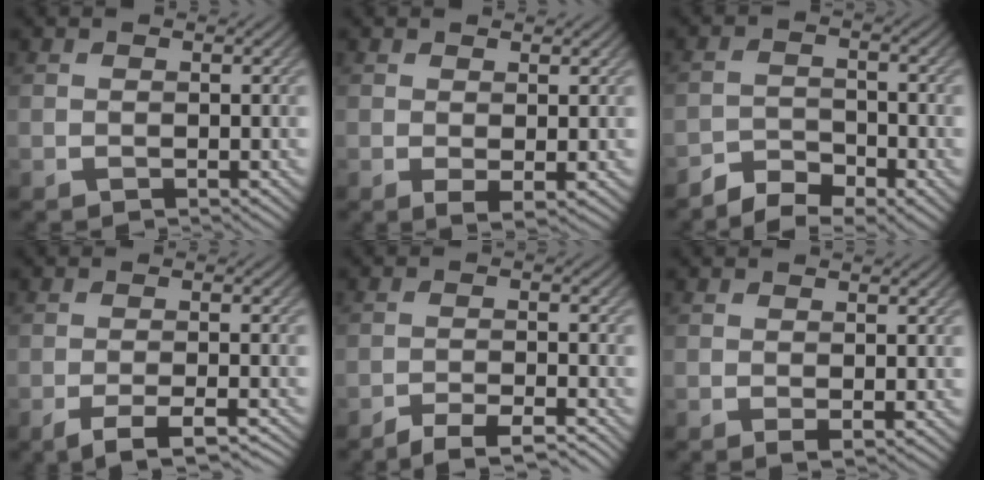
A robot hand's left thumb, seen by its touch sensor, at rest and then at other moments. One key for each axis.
{"total": 1.5, "fx": 0.3, "fy": 0.5, "fz": 1.4, "tx": -0.027, "ty": -0.008, "tz": 0.009}
{"total": 5.3, "fx": -4.2, "fy": 2.1, "fz": 2.4, "tx": -0.038, "ty": -0.005, "tz": -0.076}
{"total": 4.7, "fx": -2.9, "fy": 1.0, "fz": 3.5, "tx": -0.055, "ty": 0.001, "tz": -0.046}
{"total": 4.2, "fx": -3.4, "fy": 0.7, "fz": 2.3, "tx": -0.034, "ty": 0.006, "tz": -0.062}
{"total": 0.7, "fx": 0.1, "fy": 0.2, "fz": 0.7, "tx": -0.010, "ty": -0.004, "tz": 0.002}